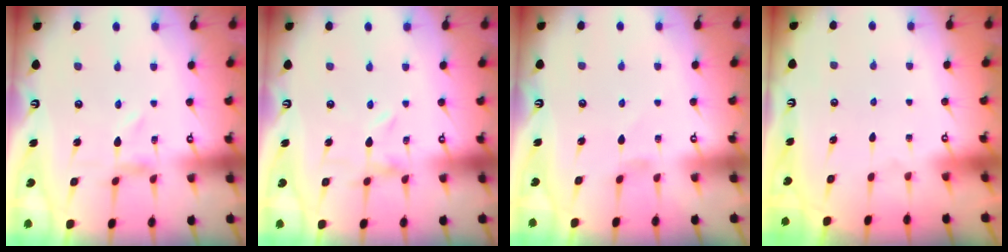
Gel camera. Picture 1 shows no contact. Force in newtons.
{"total": 0.5, "press": 0.5, "slide": 0.0}
{"total": 0.7, "press": 0.6, "slide": 0.4}
{"total": 1.6, "press": 1.6, "slide": 0.2}